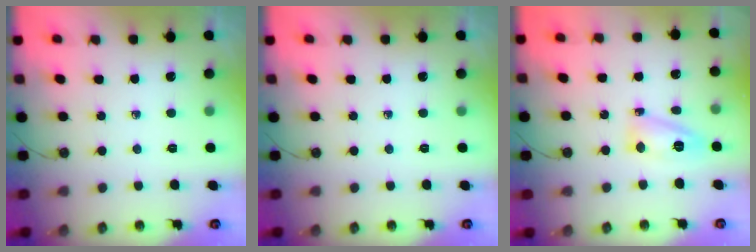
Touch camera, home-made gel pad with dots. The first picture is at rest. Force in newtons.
{"total": 0.0}
{"total": 10.2, "press": 10.2, "slide": 0.7}